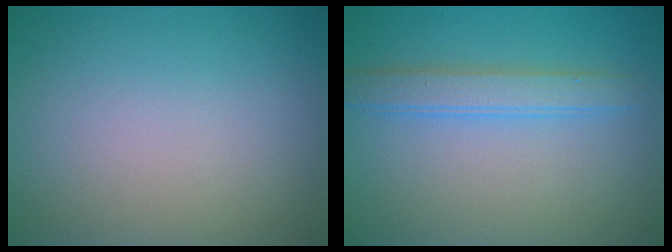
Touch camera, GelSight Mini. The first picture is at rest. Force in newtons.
{"total": 2.8, "press": 2.8, "slide": 0.0}